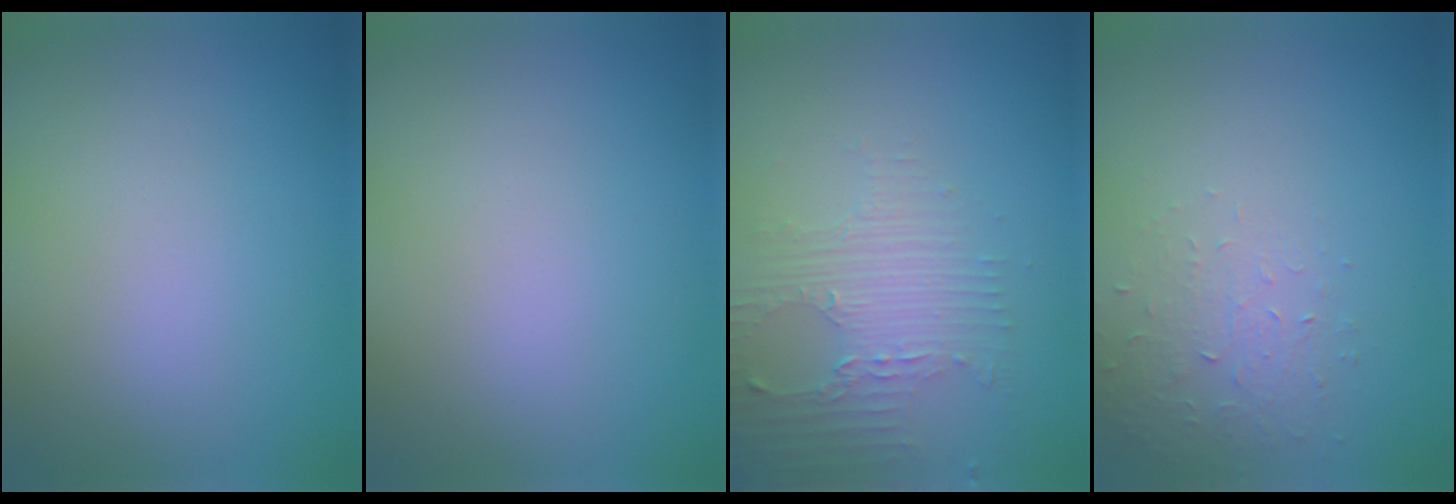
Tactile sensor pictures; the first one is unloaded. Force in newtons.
{"total": 0.0}
{"total": 3.8, "press": 2.7, "slide": 2.7}
{"total": 1.4, "press": 0.7, "slide": 1.2}